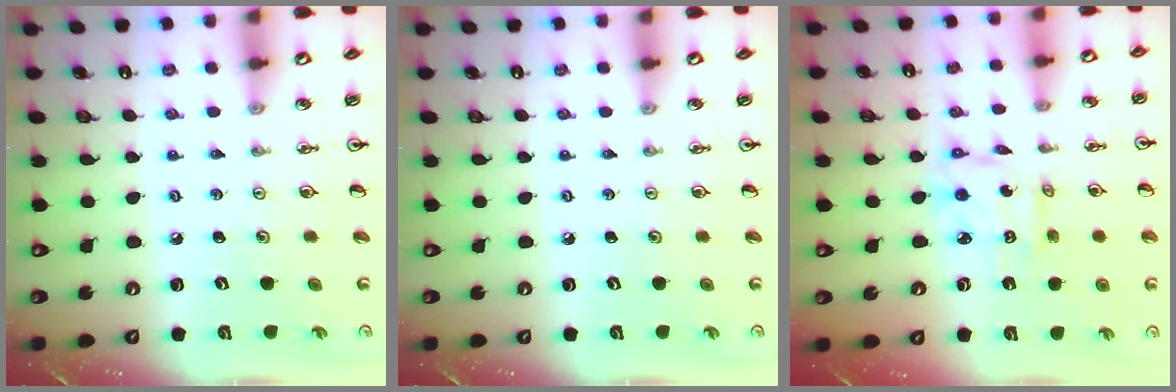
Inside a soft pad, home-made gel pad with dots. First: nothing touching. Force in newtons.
{"total": 0.0}
{"total": 6.4, "press": 6.4, "slide": 0.3}